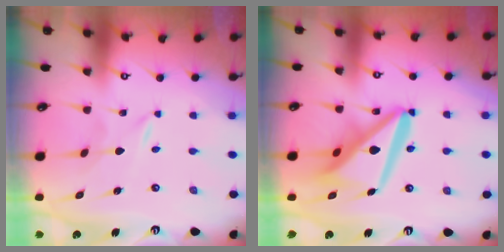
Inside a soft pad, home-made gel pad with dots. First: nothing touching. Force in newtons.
{"total": 15.9, "press": 15.9, "slide": 1.6}